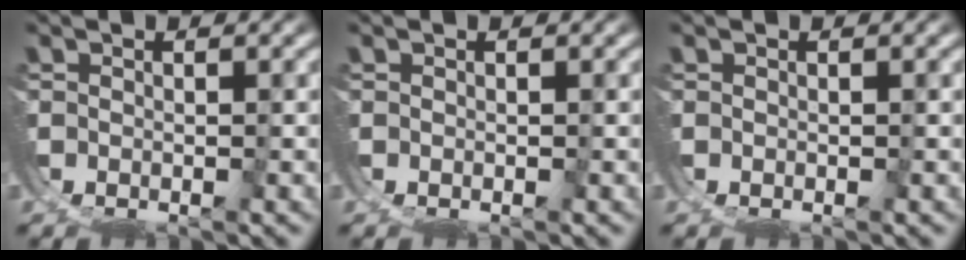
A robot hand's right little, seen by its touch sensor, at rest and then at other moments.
{"total": 0.0}
{"total": 0.0}